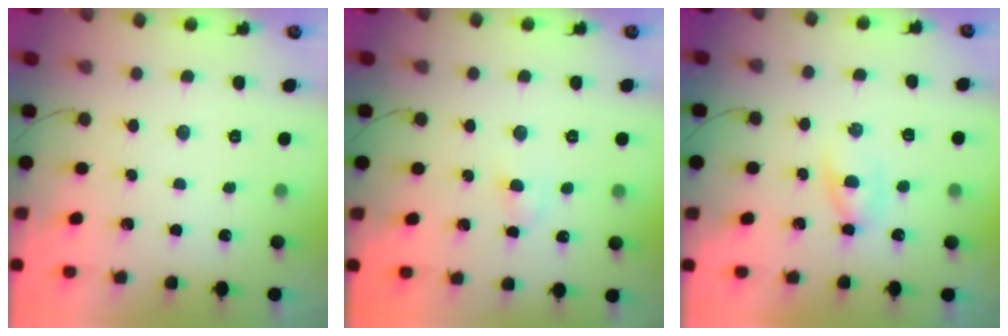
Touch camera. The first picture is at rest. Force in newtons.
{"total": 2.8, "press": 2.6, "slide": 1.0}
{"total": 2.7, "press": 2.5, "slide": 1.1}